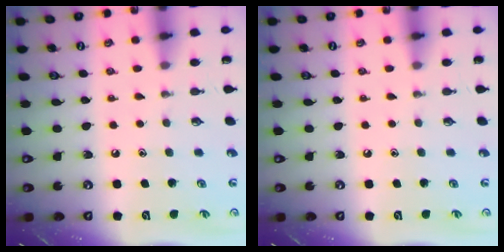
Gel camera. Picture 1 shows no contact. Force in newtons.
{"total": 0.0}